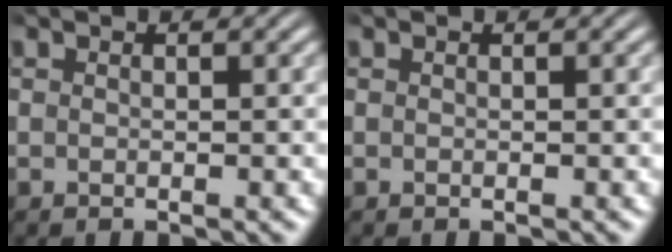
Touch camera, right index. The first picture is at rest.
{"total": 0.0}